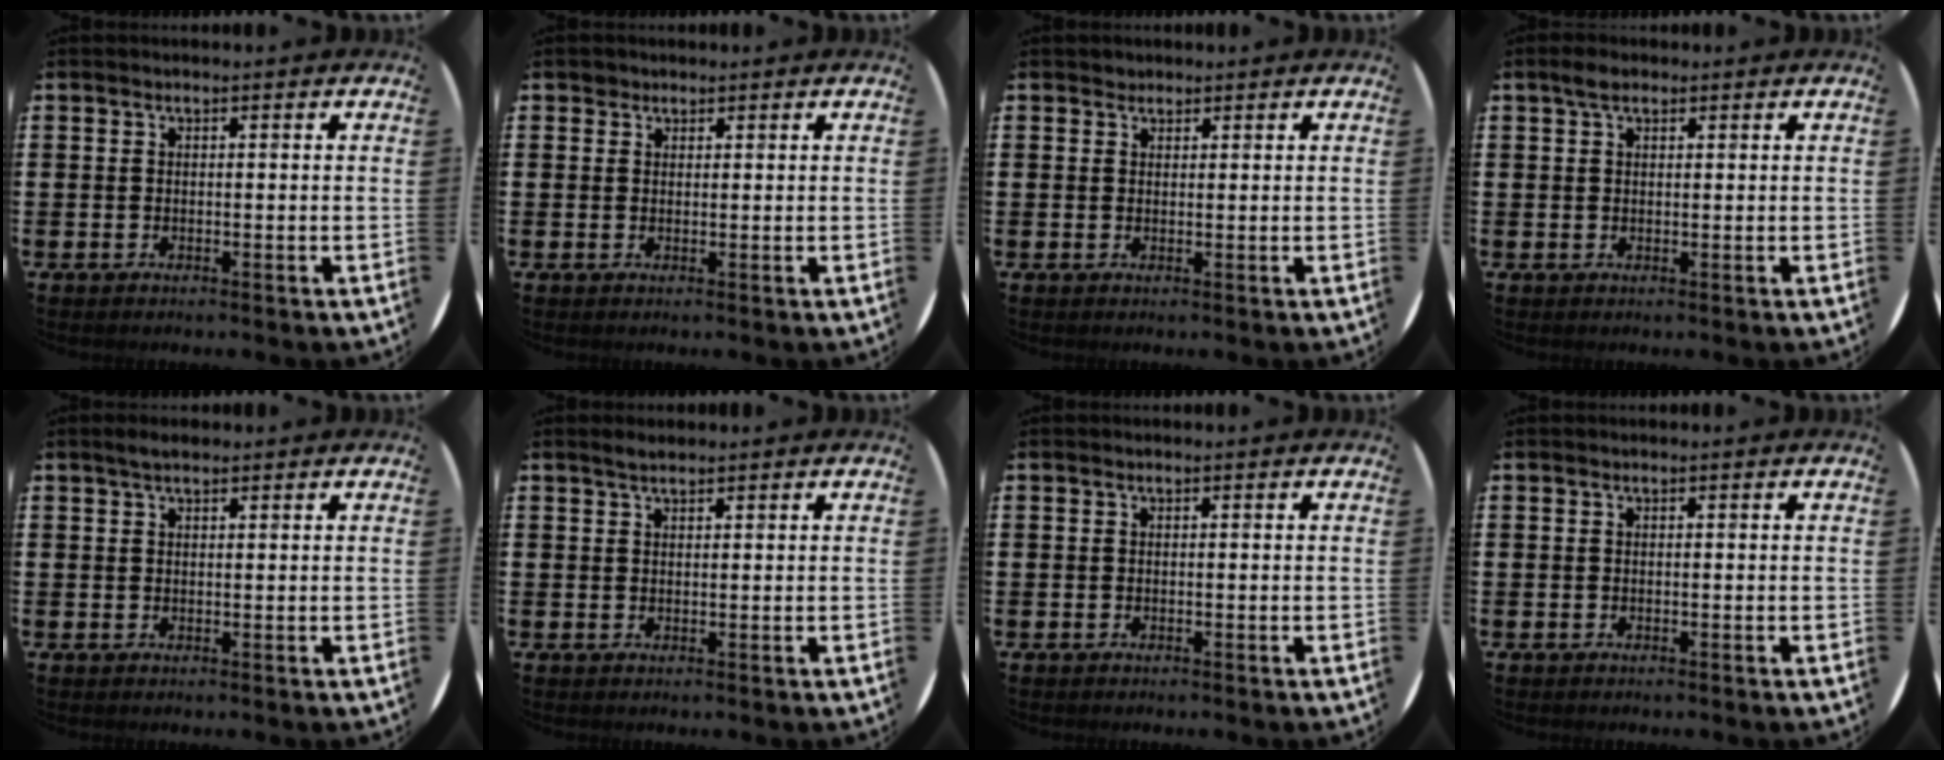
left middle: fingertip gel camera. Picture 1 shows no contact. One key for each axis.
{"total": 1.0, "fx": 0.8, "fy": 0.6, "fz": 0.0, "tx": 0.006, "ty": -0.001, "tz": 0.015}
{"total": 0.9, "fx": 0.9, "fy": 0.3, "fz": -0.1, "tx": 0.001, "ty": 0.002, "tz": 0.017}
{"total": 2.1, "fx": 1.4, "fy": 1.0, "fz": 1.0, "tx": -0.015, "ty": 0.004, "tz": 0.024}
{"total": 1.7, "fx": 1.3, "fy": 0.4, "fz": 0.9, "tx": -0.020, "ty": 0.004, "tz": 0.024}
{"total": 1.4, "fx": 1.3, "fy": 0.2, "fz": 0.6, "tx": -0.013, "ty": 0.003, "tz": 0.022}
{"total": 0.0}
{"total": 0.0}